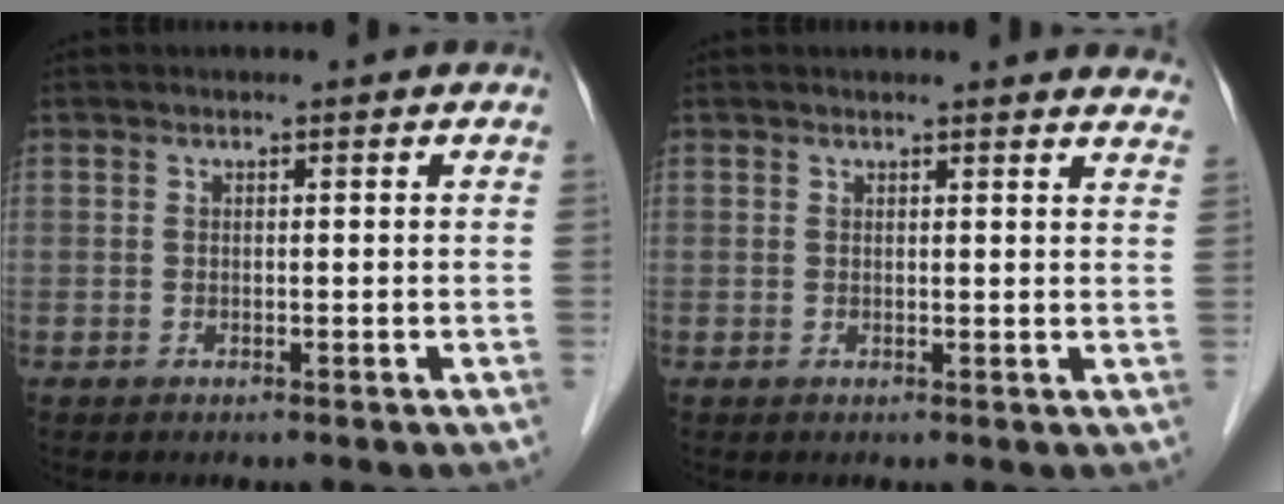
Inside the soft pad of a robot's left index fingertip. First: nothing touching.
{"total": 9.5, "force": [9.3, 1.0, 2.0], "torque": [0.003, -0.019, 0.072]}